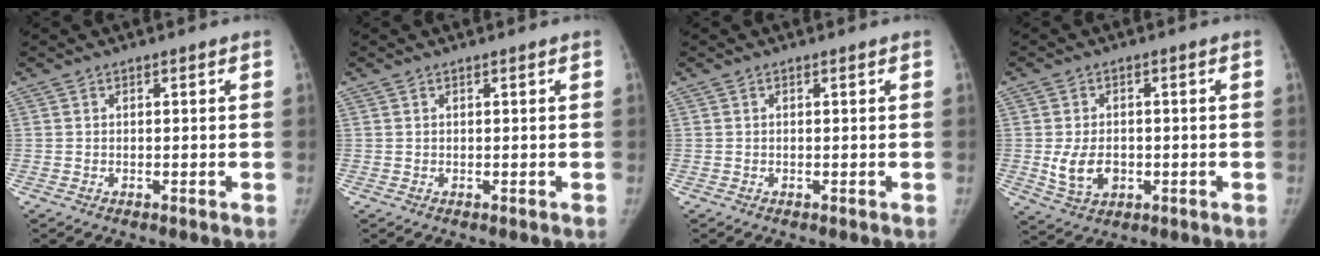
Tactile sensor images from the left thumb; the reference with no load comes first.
{"total": 0.0}
{"total": 0.0}
{"total": 6.6, "force": [-0.9, 4.7, 4.5], "torque": [-0.074, -0.001, -0.006]}